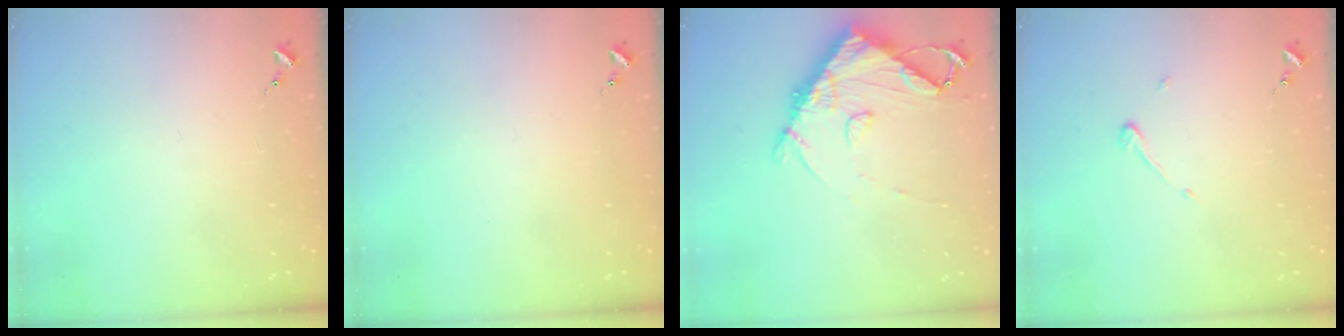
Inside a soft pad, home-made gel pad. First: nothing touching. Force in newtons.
{"total": 0.0}
{"total": 11.0, "press": 10.9, "slide": 1.4}
{"total": 3.7, "press": 3.7, "slide": 0.3}